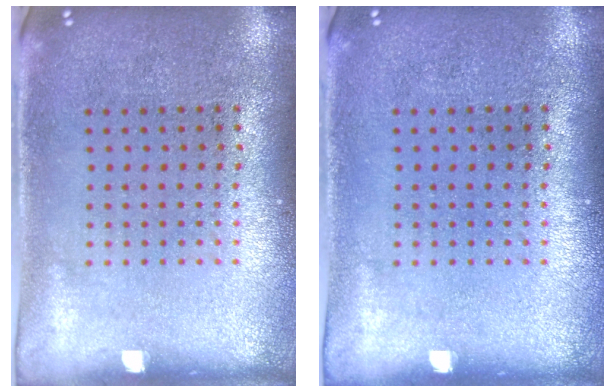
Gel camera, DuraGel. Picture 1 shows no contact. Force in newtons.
{"total": 0.0}